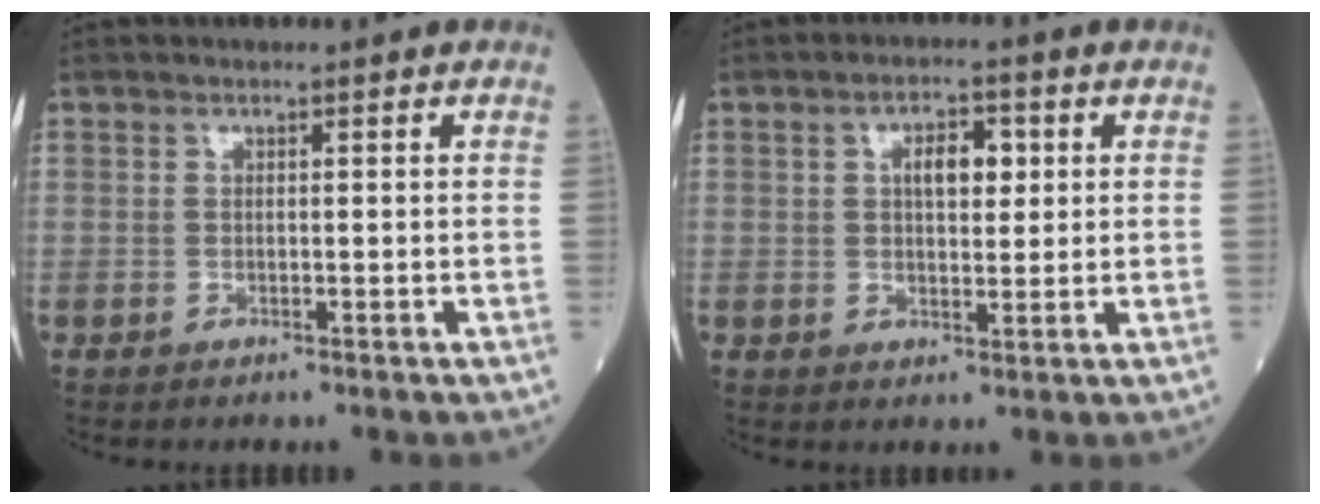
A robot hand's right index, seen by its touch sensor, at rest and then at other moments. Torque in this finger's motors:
{"motor_torque": [0.07, 0.02, 0.06, 0.05]}